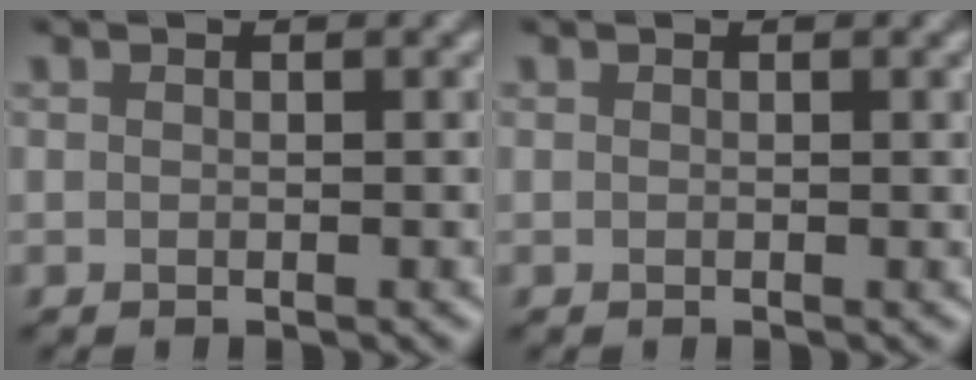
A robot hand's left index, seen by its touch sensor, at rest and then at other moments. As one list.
[{"total": 0.6, "force": [0.1, 0.1, 0.6], "torque": [-0.006, 0.000, 0.000]}]